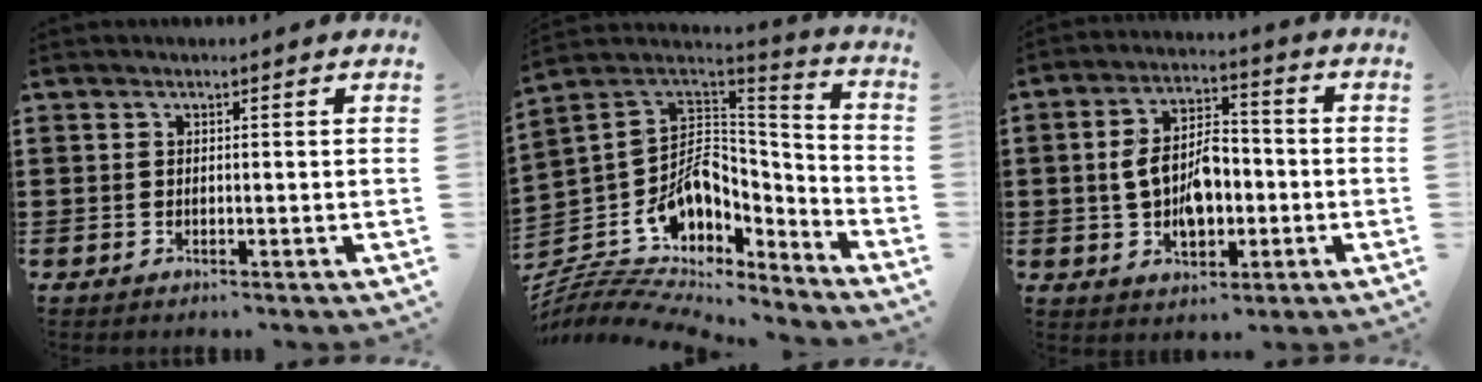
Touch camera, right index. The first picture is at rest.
{"total": 8.8, "force": [-3.9, 6.7, 4.2], "torque": [-0.098, -0.012, -0.071]}
{"total": 8.1, "force": [-1.0, 4.8, 6.5], "torque": [-0.131, 0.008, -0.025]}